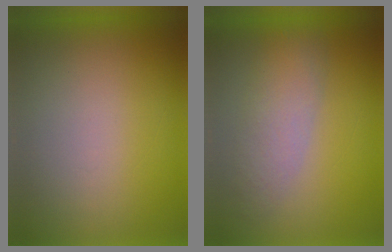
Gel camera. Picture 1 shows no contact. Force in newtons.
{"total": 4.3}